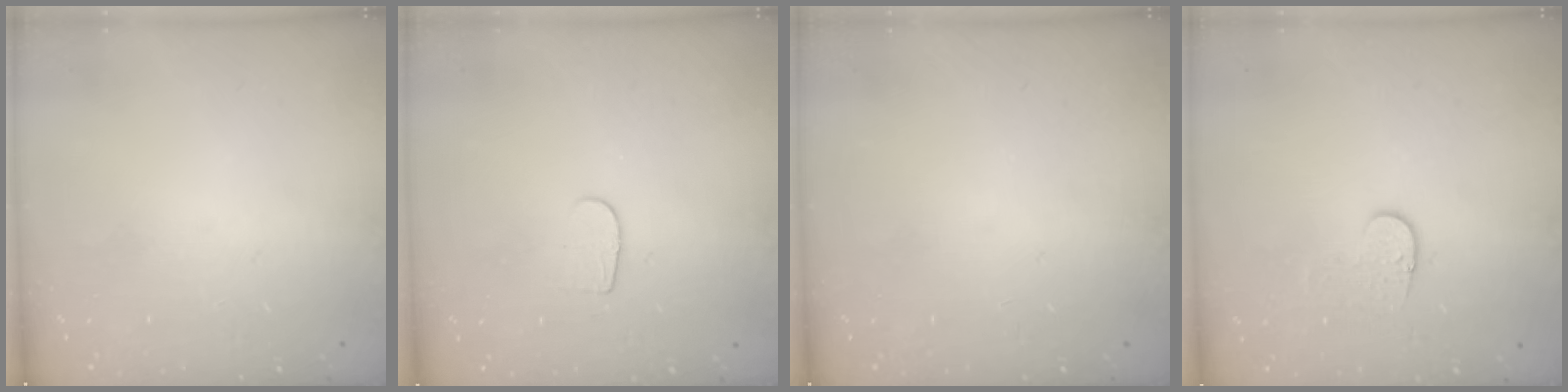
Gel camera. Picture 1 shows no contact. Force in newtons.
{"total": 3.9, "press": 3.9, "slide": 0.4}
{"total": 0.0}
{"total": 5.8, "press": 5.7, "slide": 0.4}